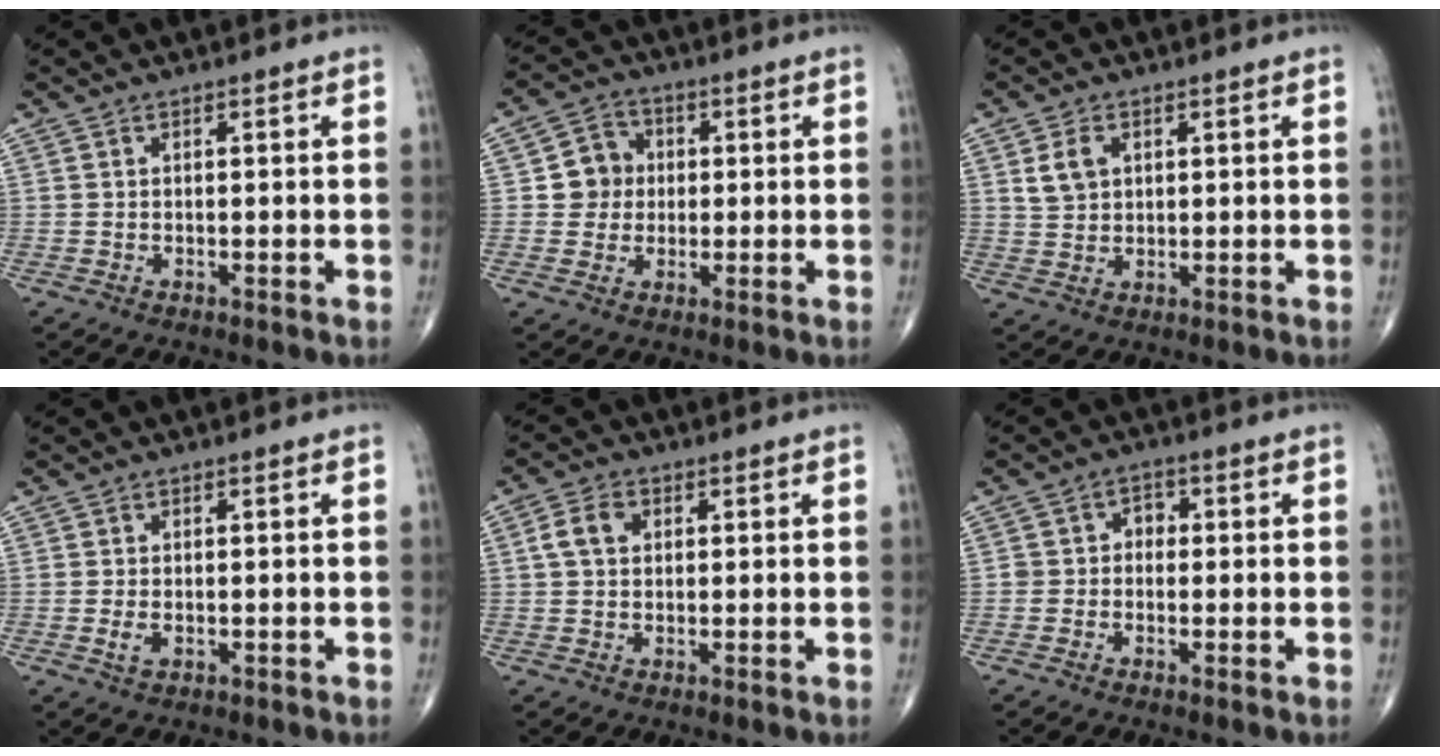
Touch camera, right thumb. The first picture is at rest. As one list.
[{"total": 6.5, "force": [0.4, 6.1, 2.2], "torque": [-0.005, 0.008, -0.003]}, {"total": 4.5, "force": [1.6, 3.2, 2.7], "torque": [-0.041, -0.003, 0.035]}, {"total": 2.0, "force": [-0.5, 1.2, 1.5], "torque": [-0.030, -0.002, -0.009]}, {"total": 4.5, "force": [1.0, 3.3, 2.9], "torque": [-0.054, 0.009, 0.015]}, {"total": 3.0, "force": [-0.3, 2.7, 1.4], "torque": [0.004, 0.015, -0.014]}]